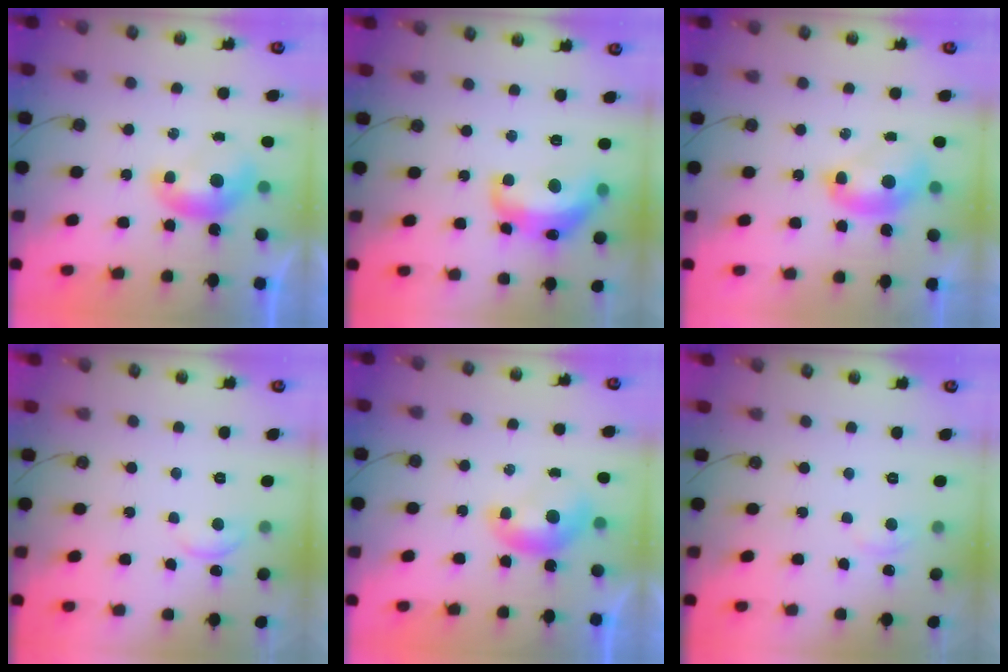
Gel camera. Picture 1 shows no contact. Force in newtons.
{"total": 8.5, "press": 8.4, "slide": 0.8}
{"total": 2.8, "press": 2.8, "slide": 0.1}
{"total": 0.7, "press": 0.5, "slide": 0.4}
{"total": 0.0}
{"total": 3.0, "press": 2.9, "slide": 0.5}